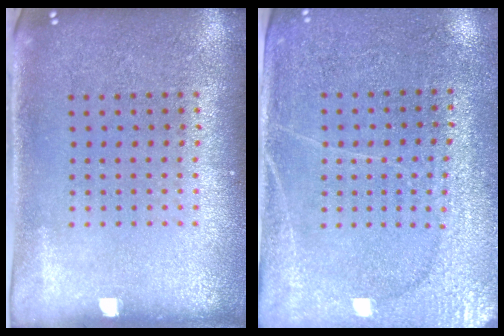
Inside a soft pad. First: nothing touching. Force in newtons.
{"total": 2.9, "press": 2.7, "slide": 1.1}